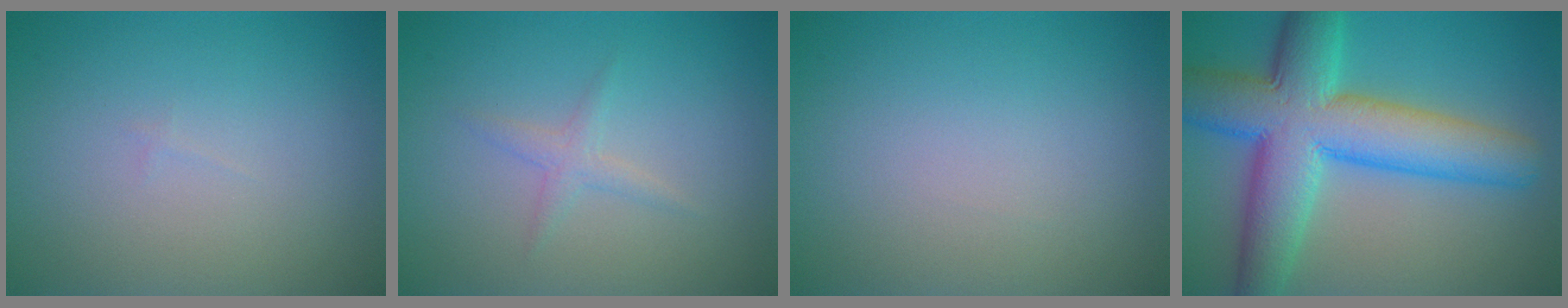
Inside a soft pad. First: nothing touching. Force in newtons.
{"total": 1.2, "press": 1.2, "slide": 0.0}
{"total": 0.0}
{"total": 11.2, "press": 11.2, "slide": 0.3}